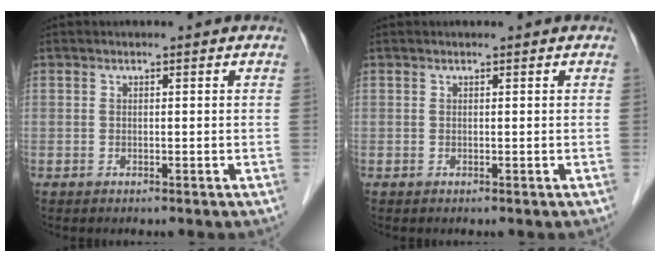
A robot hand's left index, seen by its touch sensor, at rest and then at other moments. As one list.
[{"total": 0.0}]